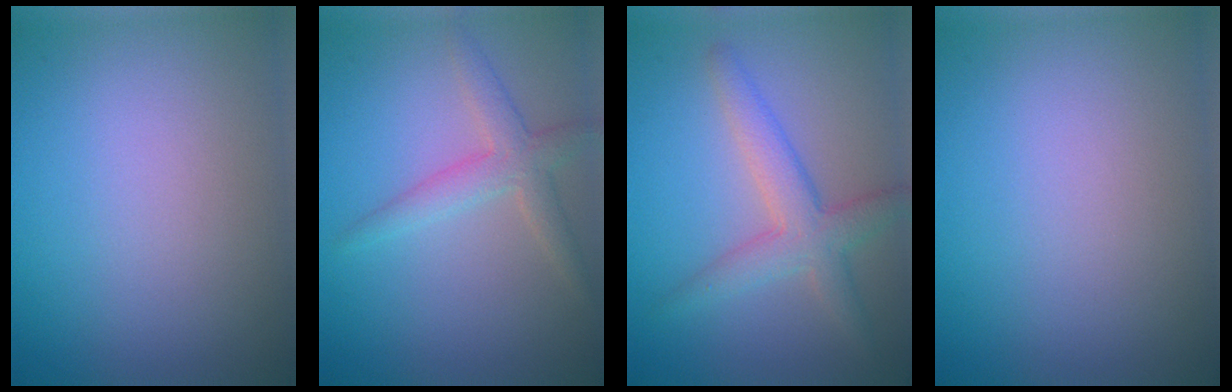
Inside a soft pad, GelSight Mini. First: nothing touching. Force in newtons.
{"total": 2.8, "press": 2.8, "slide": 0.1}
{"total": 3.9, "press": 3.9, "slide": 0.1}
{"total": 0.0}